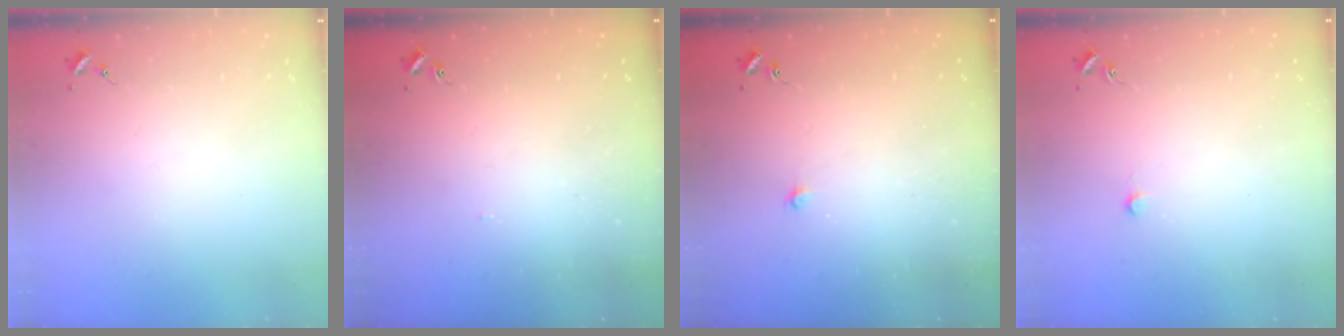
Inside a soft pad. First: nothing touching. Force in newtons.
{"total": 1.2, "press": 1.1, "slide": 0.1}
{"total": 5.7, "press": 5.7, "slide": 0.5}
{"total": 5.9, "press": 5.9, "slide": 0.4}